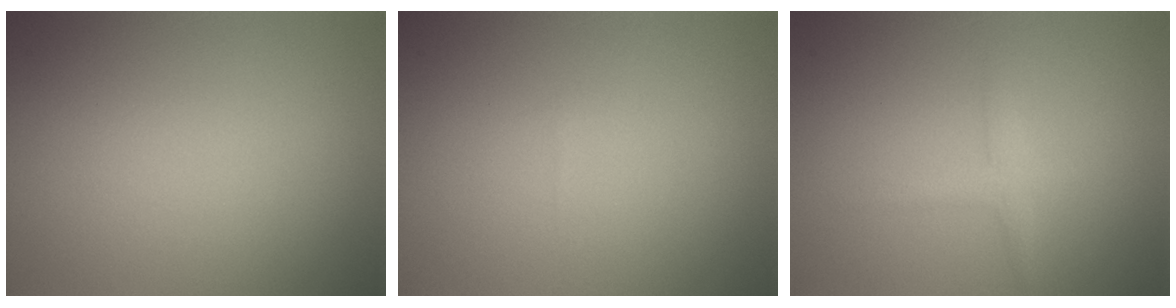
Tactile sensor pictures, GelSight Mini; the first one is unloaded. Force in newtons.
{"total": 0.0}
{"total": 1.5, "press": 1.5, "slide": 0.1}